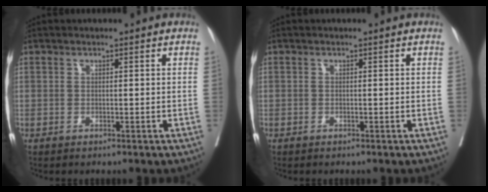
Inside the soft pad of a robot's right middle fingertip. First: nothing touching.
{"total": 0.6, "force": [-0.2, 0.5, -0.1], "torque": [0.006, 0.007, -0.007]}